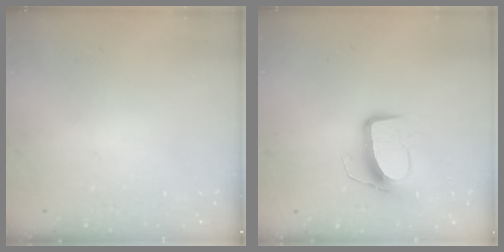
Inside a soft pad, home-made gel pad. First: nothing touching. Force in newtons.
{"total": 10.2, "press": 10.1, "slide": 0.5}